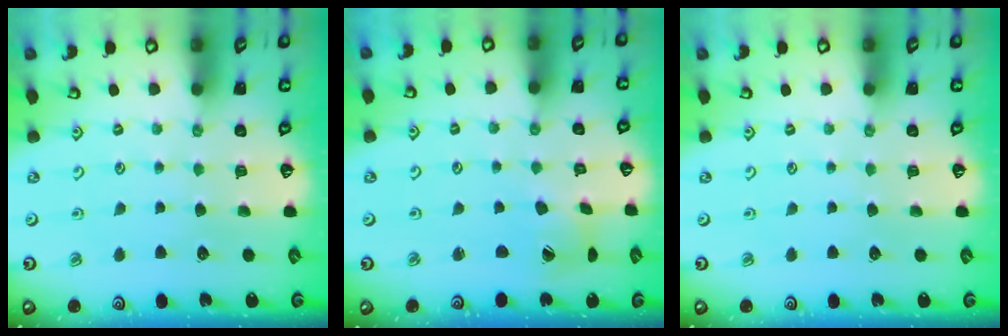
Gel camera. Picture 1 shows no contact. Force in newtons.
{"total": 4.2, "press": 4.2, "slide": 0.6}
{"total": 0.0}